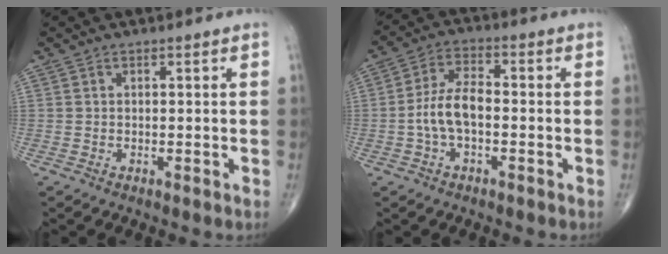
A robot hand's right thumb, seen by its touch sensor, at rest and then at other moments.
{"total": 7.4, "force": [-1.4, 3.6, 6.3], "torque": [-0.131, 0.025, -0.031]}